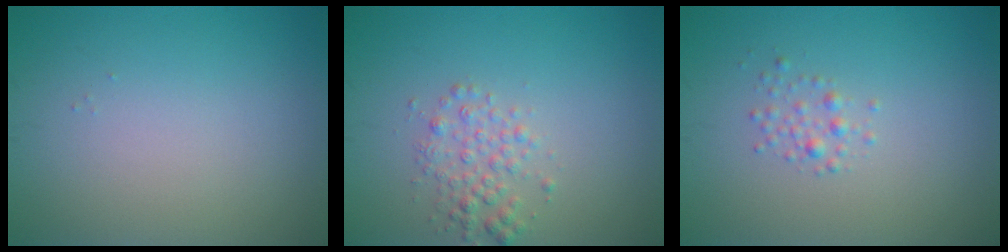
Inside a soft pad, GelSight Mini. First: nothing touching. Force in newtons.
{"total": 2.2, "press": 2.2, "slide": 0.0}
{"total": 1.2, "press": 1.2, "slide": 0.1}